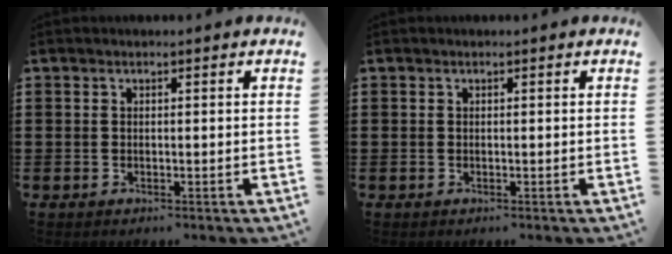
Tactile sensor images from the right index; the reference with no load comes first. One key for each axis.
{"total": 0.0}